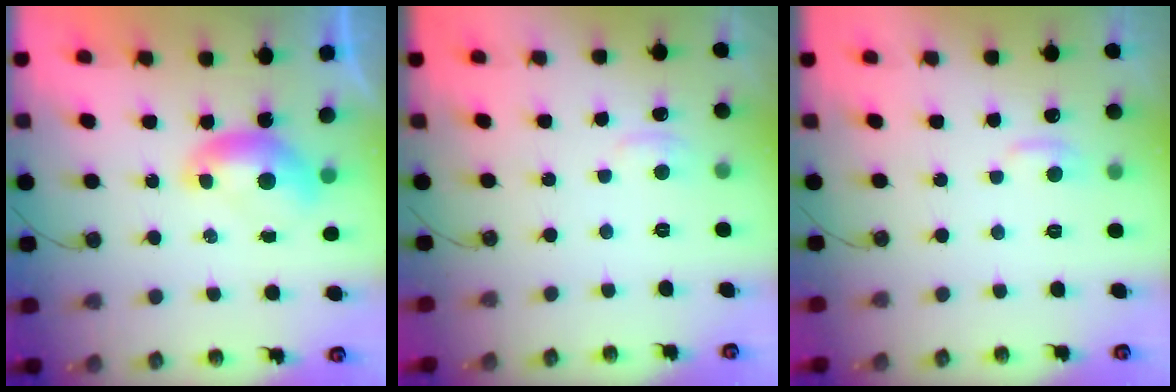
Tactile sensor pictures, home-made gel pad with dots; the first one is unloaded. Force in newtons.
{"total": 2.8, "press": 2.8, "slide": 0.5}
{"total": 1.2, "press": 0.9, "slide": 0.8}